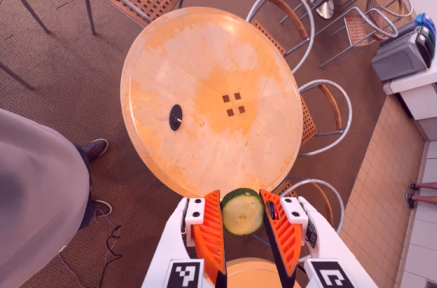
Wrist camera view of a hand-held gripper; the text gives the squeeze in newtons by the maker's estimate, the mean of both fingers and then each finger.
{"total": 9.5, "left": 9.3, "right": 9.7}